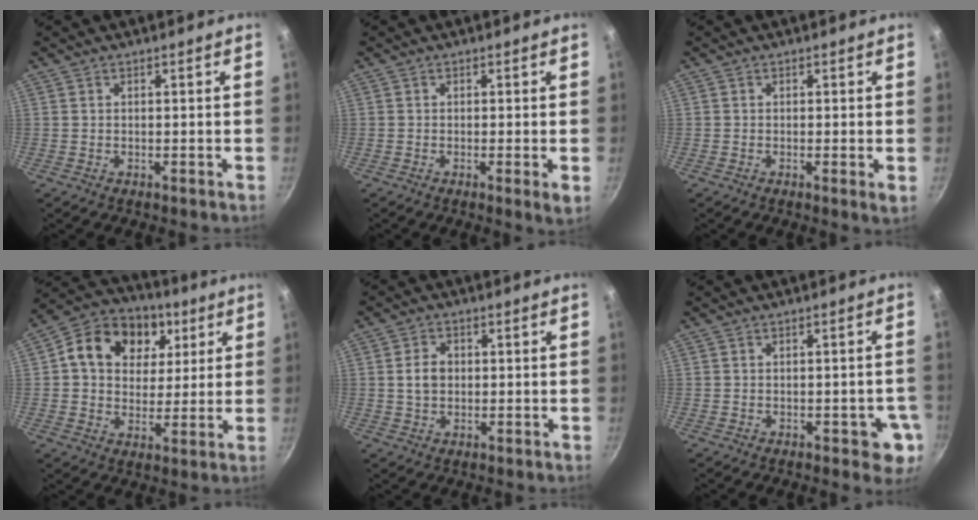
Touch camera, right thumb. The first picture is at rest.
{"total": 2.4, "force": [-0.4, 0.2, 2.4], "torque": [-0.040, -0.009, -0.008]}
{"total": 1.6, "force": [-0.1, 0.1, 1.6], "torque": [-0.026, -0.007, -0.006]}
{"total": 16.6, "force": [5.1, 13.0, 9.0], "torque": [-0.136, 0.007, 0.068]}
{"total": 4.3, "force": [0.3, 3.3, 2.8], "torque": [-0.039, 0.006, 0.002]}
{"total": 6.0, "force": [-1.9, 3.0, 4.8], "torque": [-0.026, 0.009, -0.021]}